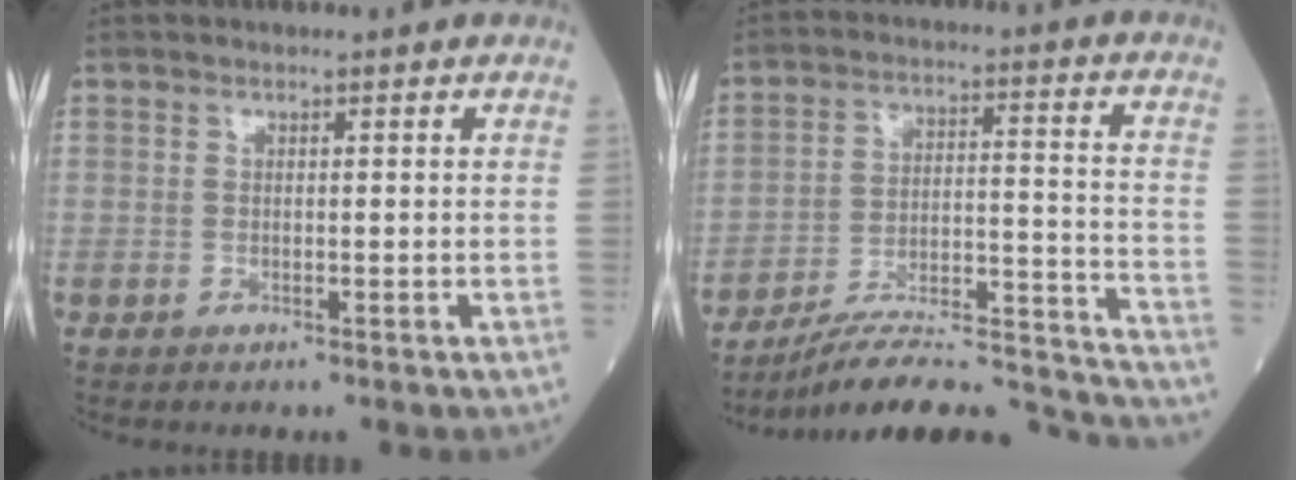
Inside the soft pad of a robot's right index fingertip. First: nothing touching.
{"total": 21.9, "force": [-20.8, 0.8, 6.9], "torque": [-0.066, 0.022, -0.303]}